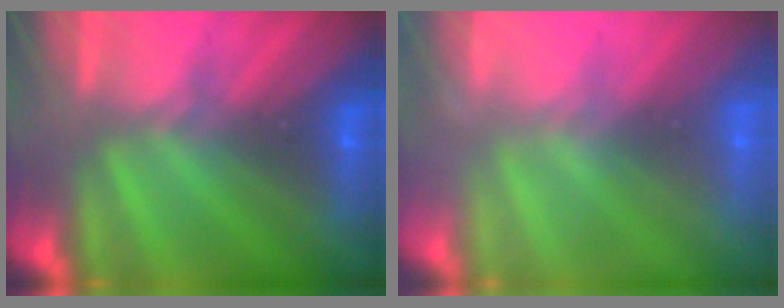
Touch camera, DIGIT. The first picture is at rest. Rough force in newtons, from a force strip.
{"total": 2.4}